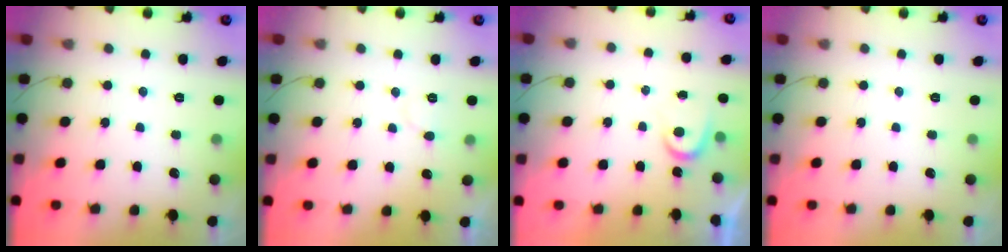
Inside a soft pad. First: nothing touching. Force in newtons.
{"total": 4.0, "press": 4.0, "slide": 0.4}
{"total": 4.2, "press": 4.2, "slide": 0.3}
{"total": 0.0}